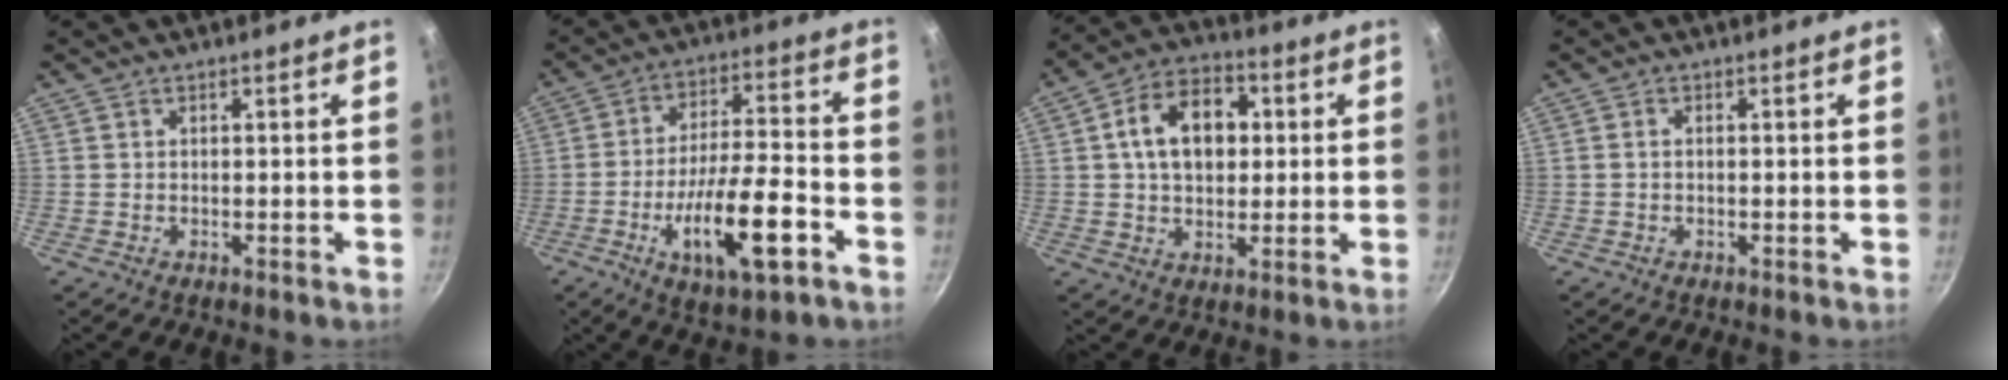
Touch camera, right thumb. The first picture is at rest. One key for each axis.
{"total": 16.1, "fx": -6.2, "fy": 5.0, "fz": 14.1, "tx": -0.238, "ty": 0.027, "tz": -0.100}
{"total": 13.0, "fx": 2.2, "fy": 9.0, "fz": 9.1, "tx": -0.116, "ty": 0.017, "tz": 0.024}
{"total": 1.0, "fx": -0.1, "fy": 0.5, "fz": 0.8, "tx": -0.022, "ty": 0.006, "tz": -0.004}